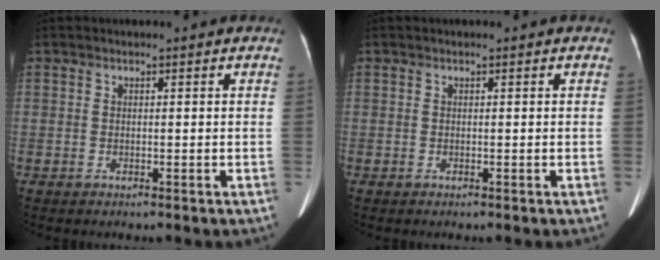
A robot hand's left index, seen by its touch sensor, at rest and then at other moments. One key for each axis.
{"total": 0.0}